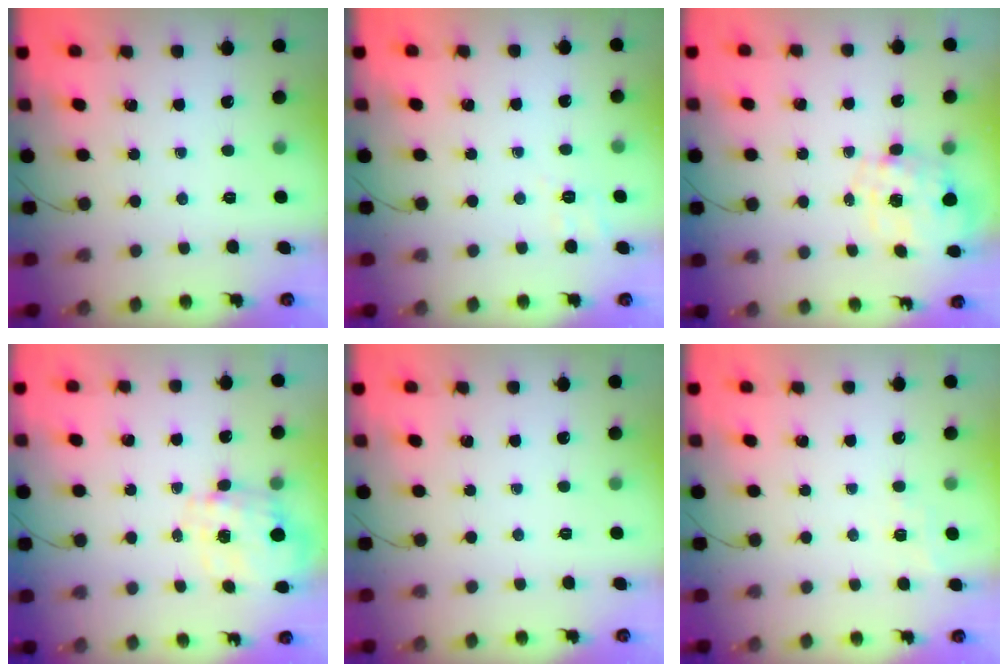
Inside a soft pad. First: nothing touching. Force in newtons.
{"total": 3.5, "press": 3.0, "slide": 2.0}
{"total": 2.1, "press": 1.8, "slide": 1.0}
{"total": 2.7, "press": 2.6, "slide": 1.0}
{"total": 0.0}
{"total": 4.5, "press": 4.3, "slide": 1.5}